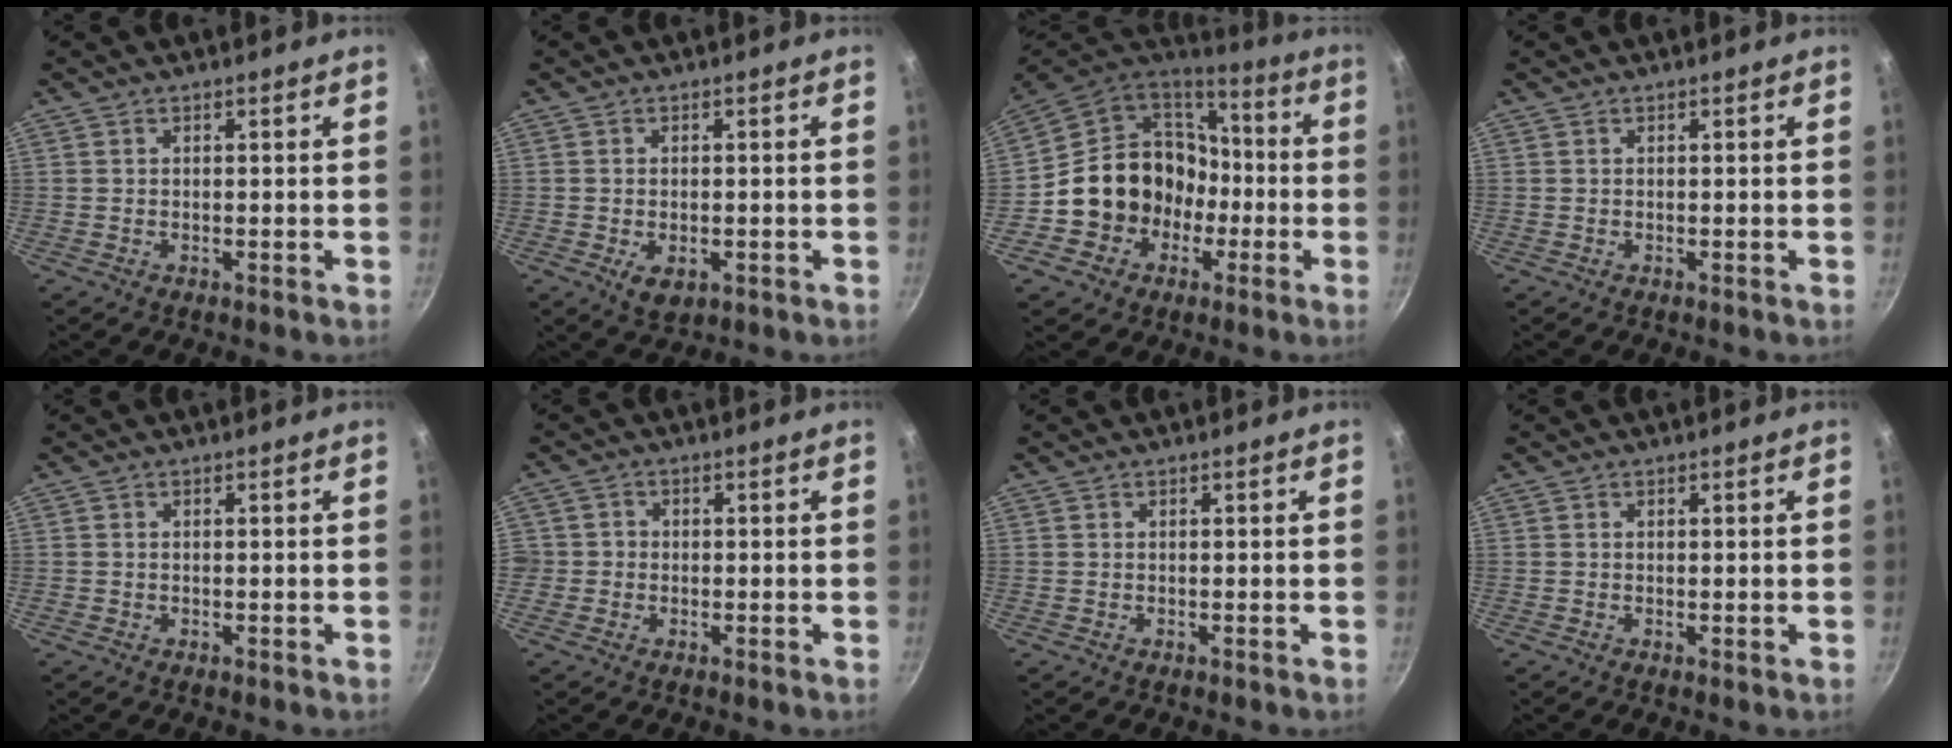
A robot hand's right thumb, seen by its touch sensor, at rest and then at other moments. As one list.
[{"total": 4.2, "force": [-1.2, 2.6, 3.1], "torque": [-0.044, -0.006, -0.013]}, {"total": 17.1, "force": [-3.4, 15.2, 7.0], "torque": [-0.086, 0.056, -0.047]}, {"total": 0.0}, {"total": 0.0}, {"total": 2.6, "force": [-0.7, 2.4, 0.4], "torque": [0.007, 0.011, -0.016]}, {"total": 0.0}, {"total": 0.0}]